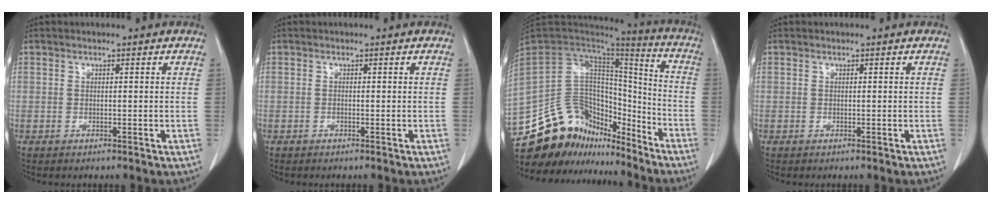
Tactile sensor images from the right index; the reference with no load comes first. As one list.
[{"total": 0.0}, {"total": 21.1, "force": [-17.9, 9.5, 6.0], "torque": [-0.131, 0.054, -0.296]}, {"total": 0.0}]